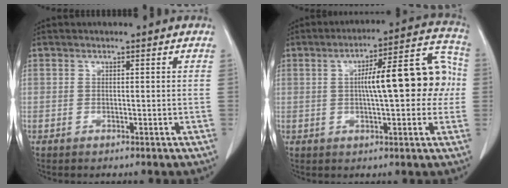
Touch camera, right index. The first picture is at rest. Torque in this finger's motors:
{"motor_torque": [1.07, -0.08, 0.51, 0.14]}